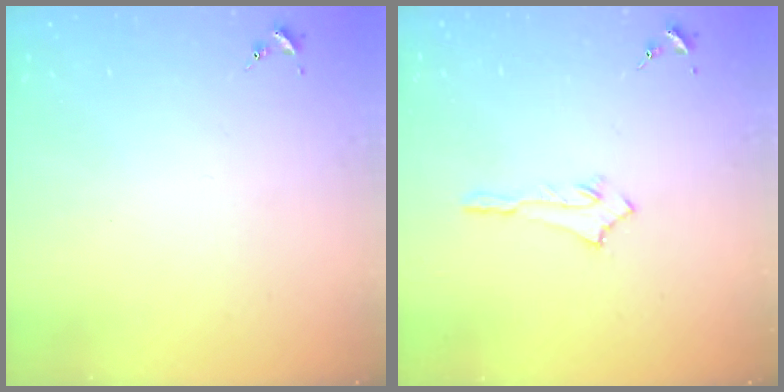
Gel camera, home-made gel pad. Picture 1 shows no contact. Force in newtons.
{"total": 2.8, "press": 2.8, "slide": 0.4}